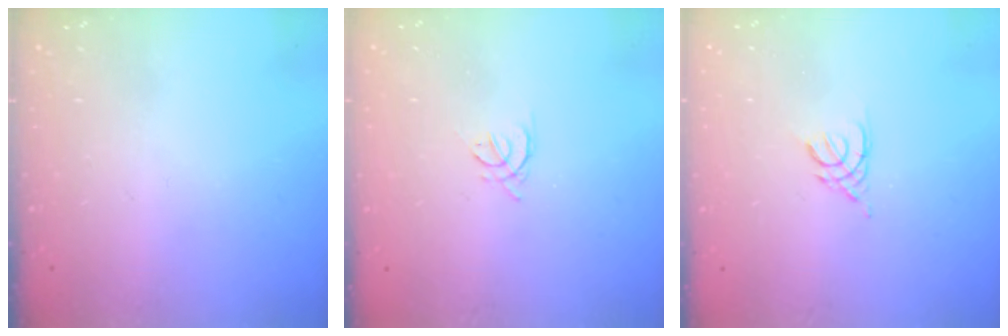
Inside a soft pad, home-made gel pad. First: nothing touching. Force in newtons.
{"total": 2.4, "press": 2.3, "slide": 0.6}
{"total": 3.6, "press": 3.5, "slide": 0.7}